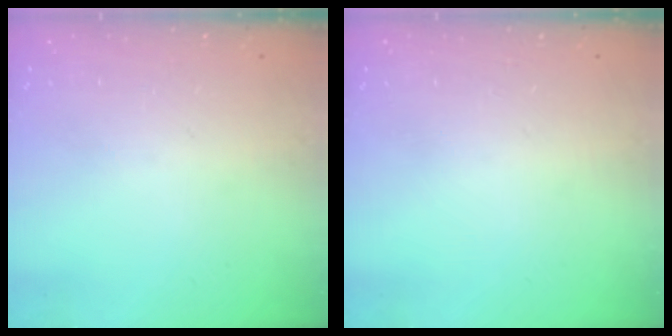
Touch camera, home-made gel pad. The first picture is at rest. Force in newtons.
{"total": 0.0}